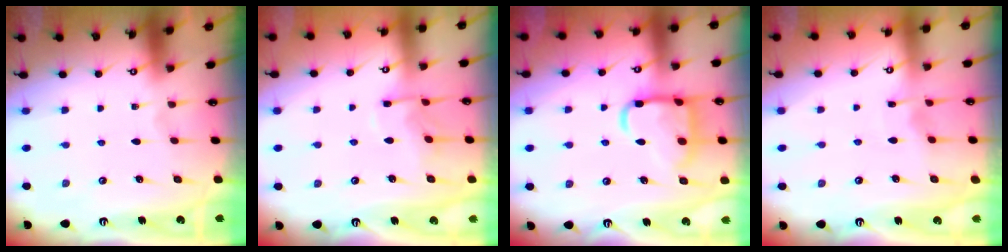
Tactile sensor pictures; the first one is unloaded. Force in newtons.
{"total": 6.8, "press": 6.8, "slide": 0.6}
{"total": 15.2, "press": 15.2, "slide": 1.3}
{"total": 2.9, "press": 2.9, "slide": 0.4}